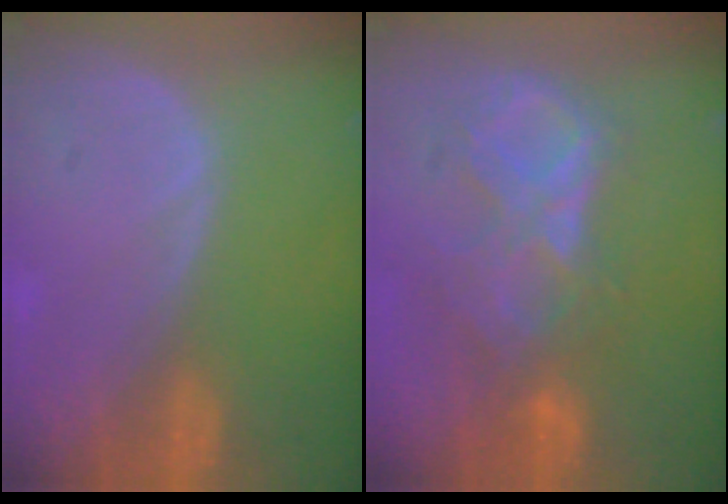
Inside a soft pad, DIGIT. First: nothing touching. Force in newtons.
{"total": 8.7, "press": 7.7, "slide": 4.1}